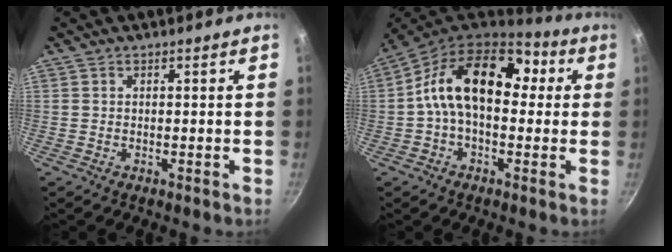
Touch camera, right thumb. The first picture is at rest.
{"total": 17.1, "force": [2.3, 11.1, 12.7], "torque": [-0.174, 0.033, 0.012]}